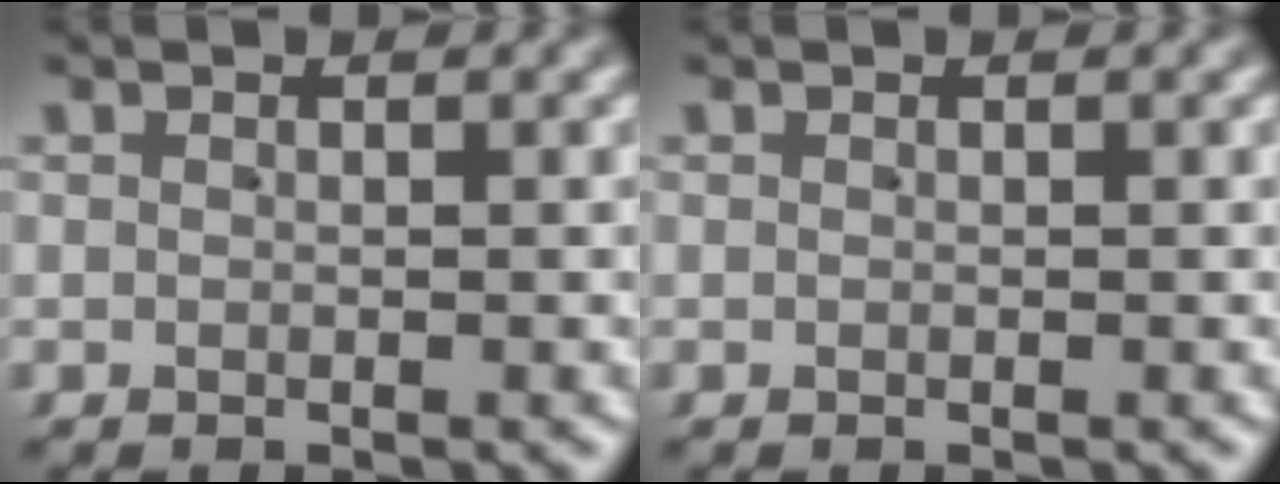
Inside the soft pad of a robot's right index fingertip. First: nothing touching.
{"total": 0.0}